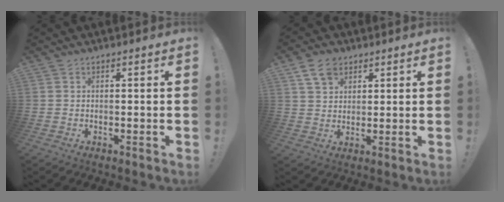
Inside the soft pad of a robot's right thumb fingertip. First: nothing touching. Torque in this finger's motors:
{"motor_torque": [0.05, 0.06, 0.08, -0.08, 0.00]}